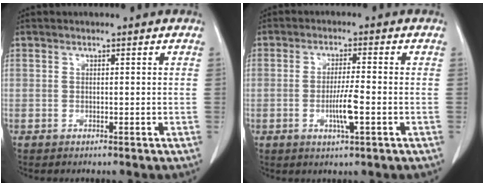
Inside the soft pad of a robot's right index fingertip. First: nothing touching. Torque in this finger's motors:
{"motor_torque": [0.88, -0.07, 0.20, 0.06]}